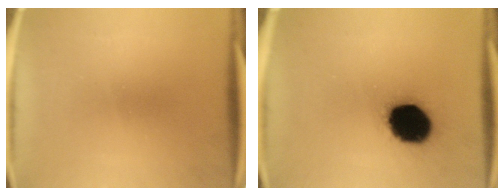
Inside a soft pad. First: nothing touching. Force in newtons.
{"total": 18.9}